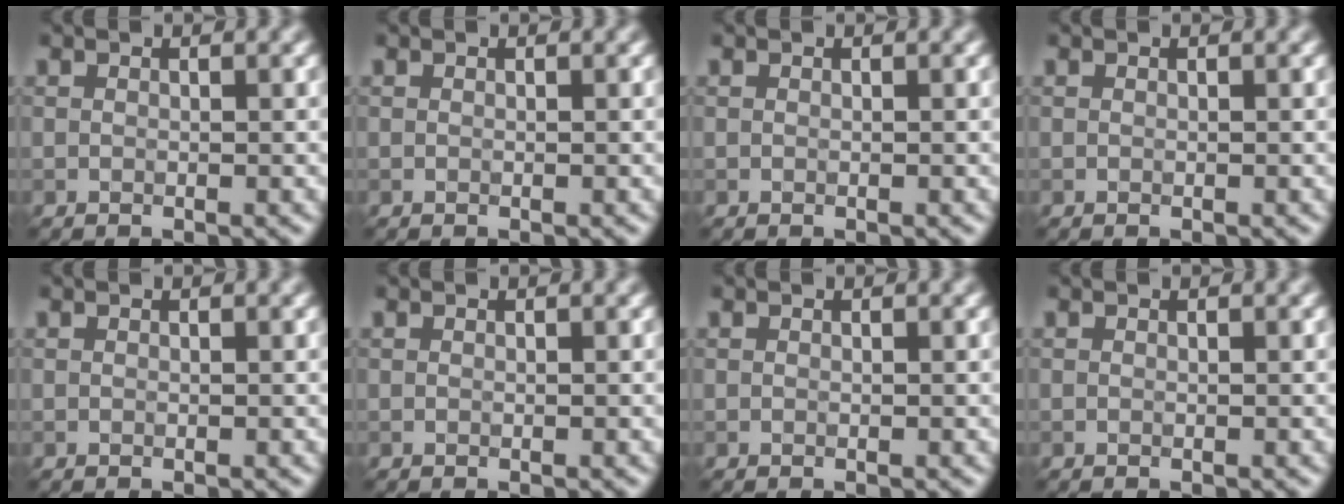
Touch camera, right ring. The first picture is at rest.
{"total": 0.0}
{"total": 0.0}
{"total": 0.0}
{"total": 0.0}
{"total": 0.0}
{"total": 0.0}
{"total": 0.0}